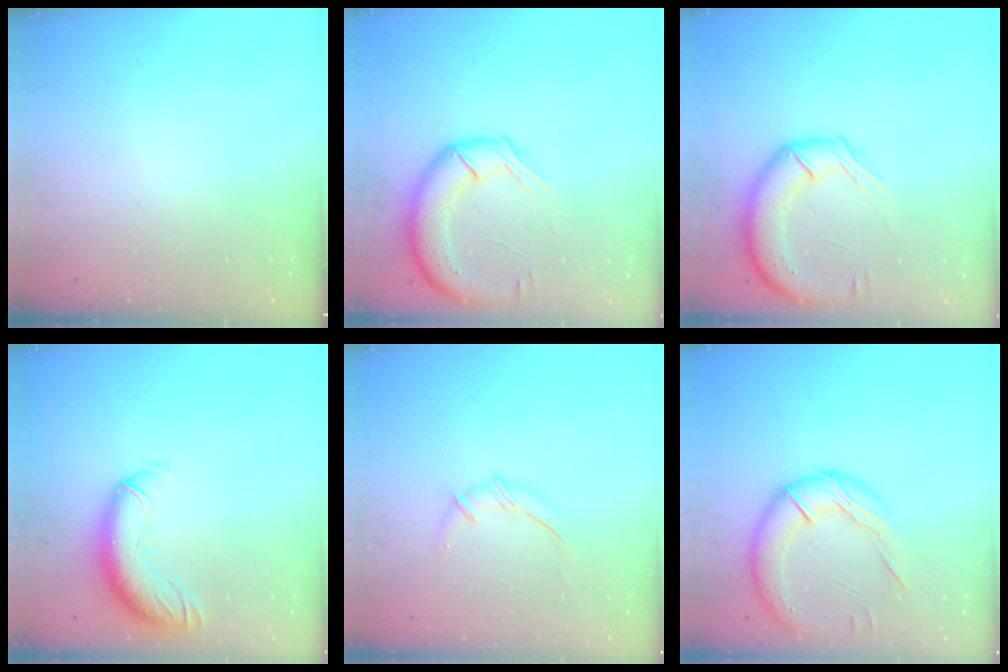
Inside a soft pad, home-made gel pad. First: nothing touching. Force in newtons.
{"total": 14.4, "press": 14.0, "slide": 3.5}
{"total": 14.4, "press": 14.0, "slide": 3.5}
{"total": 13.3, "press": 13.0, "slide": 2.9}
{"total": 5.9, "press": 5.7, "slide": 1.3}
{"total": 17.8, "press": 17.6, "slide": 2.9}